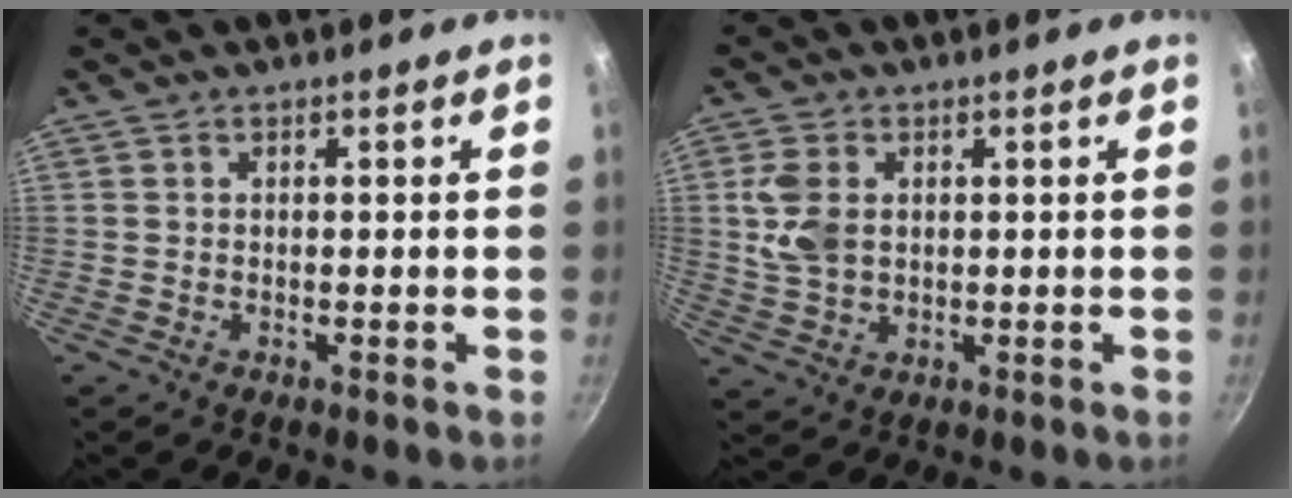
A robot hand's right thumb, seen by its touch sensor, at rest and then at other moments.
{"total": 7.1, "force": [1.2, 4.9, 5.0], "torque": [-0.098, -0.002, 0.026]}